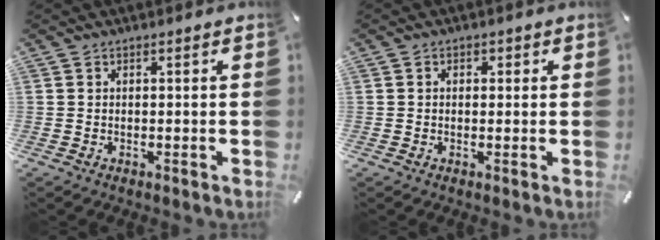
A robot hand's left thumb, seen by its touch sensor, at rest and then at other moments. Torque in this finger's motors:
{"motor_torque": [-0.22, -0.47, -0.04, 0.23, 0.04]}